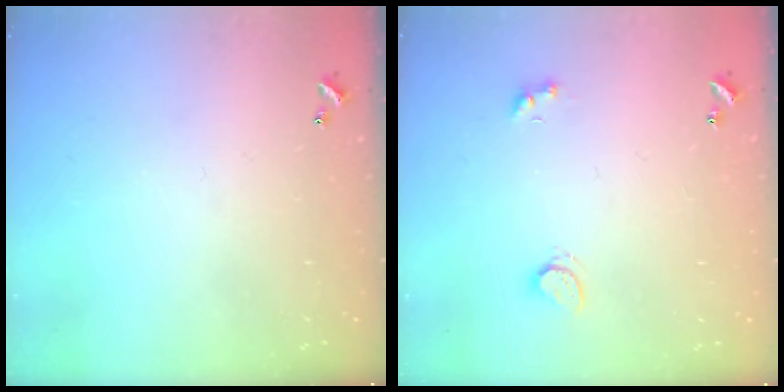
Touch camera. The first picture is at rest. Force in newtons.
{"total": 2.7, "press": 2.1, "slide": 1.6}